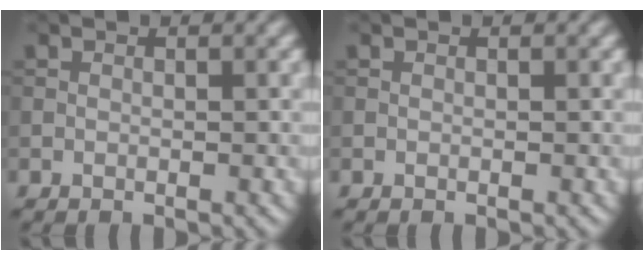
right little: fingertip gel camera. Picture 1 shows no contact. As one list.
[{"total": 0.0}]